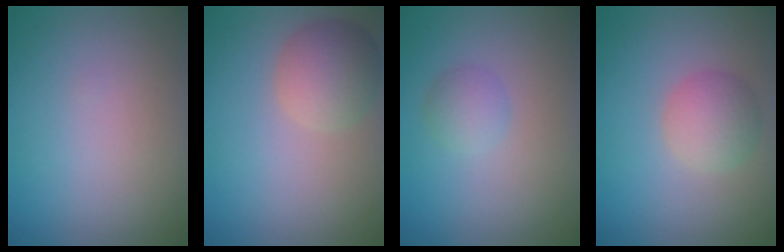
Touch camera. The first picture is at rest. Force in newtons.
{"total": 4.1, "press": 4.1, "slide": 0.4}
{"total": 1.7, "press": 1.7, "slide": 0.0}
{"total": 3.1, "press": 3.1, "slide": 0.1}